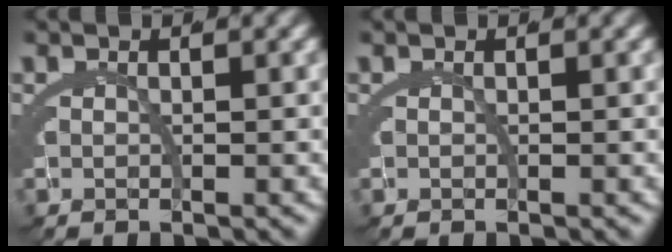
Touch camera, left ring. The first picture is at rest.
{"total": 0.0}